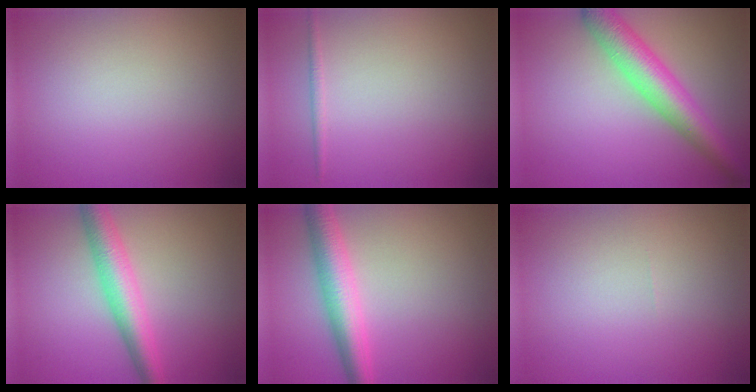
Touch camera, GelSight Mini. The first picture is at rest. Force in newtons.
{"total": 0.7, "press": 0.7, "slide": 0.0}
{"total": 5.8, "press": 5.8, "slide": 0.2}
{"total": 4.8, "press": 4.8, "slide": 0.2}
{"total": 4.6, "press": 4.6, "slide": 0.0}
{"total": 0.0}